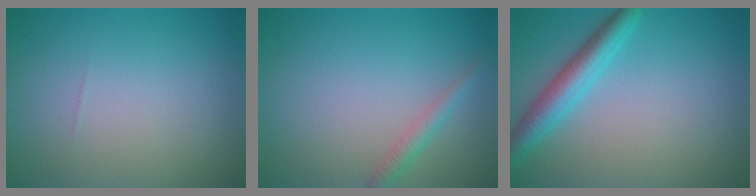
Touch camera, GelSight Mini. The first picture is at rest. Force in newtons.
{"total": 1.5, "press": 1.5, "slide": 0.1}
{"total": 3.8, "press": 3.8, "slide": 0.1}